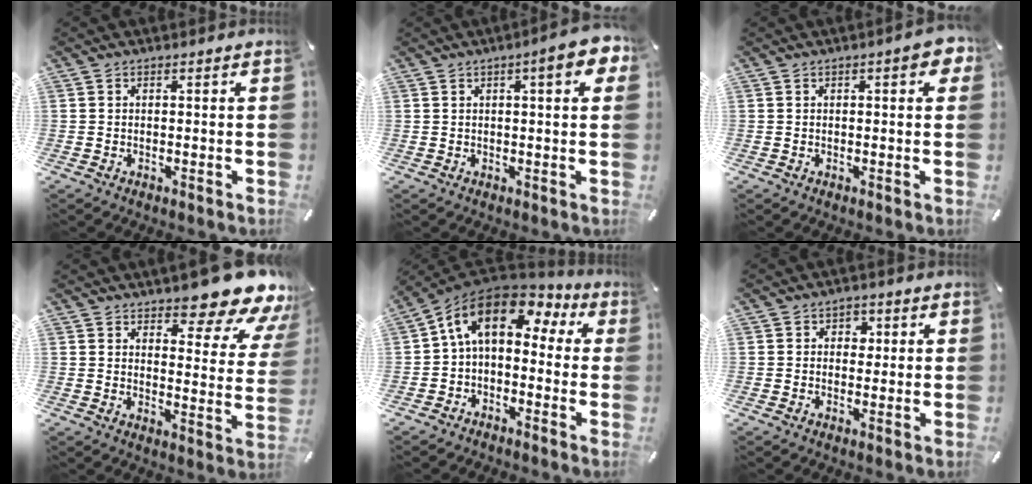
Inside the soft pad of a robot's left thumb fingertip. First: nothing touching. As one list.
[{"total": 7.8, "force": [3.3, 1.9, 6.8], "torque": [-0.092, -0.011, 0.047]}, {"total": 4.6, "force": [1.4, 1.6, 4.1], "torque": [-0.056, 0.000, 0.019]}, {"total": 13.9, "force": [11.5, 4.2, 6.6], "torque": [-0.082, -0.095, 0.191]}, {"total": 11.4, "force": [2.9, 7.3, 8.2], "torque": [-0.160, -0.002, 0.049]}, {"total": 2.4, "force": [0.3, 2.2, 0.9], "torque": [0.002, -0.003, -0.004]}]